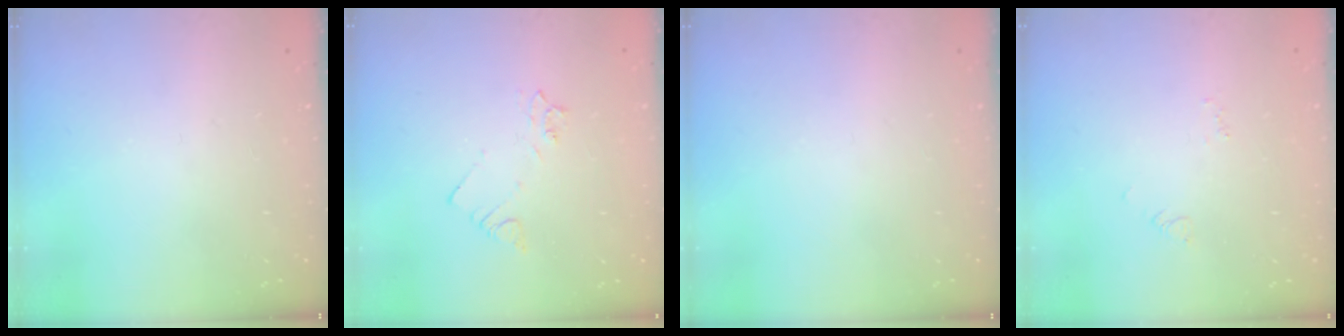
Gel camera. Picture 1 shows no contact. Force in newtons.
{"total": 2.5, "press": 2.4, "slide": 0.4}
{"total": 0.0}
{"total": 1.7, "press": 1.6, "slide": 0.3}